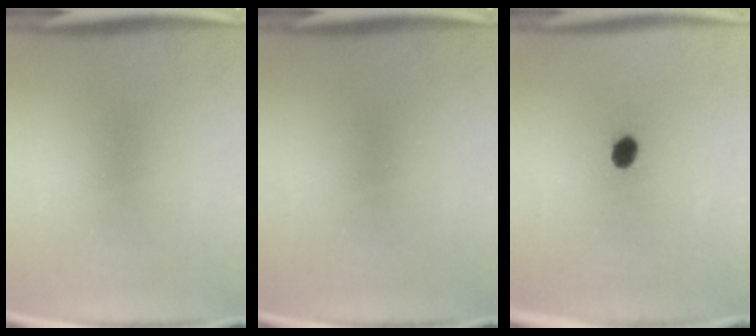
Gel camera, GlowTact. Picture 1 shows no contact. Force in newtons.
{"total": 0.0}
{"total": 3.2}